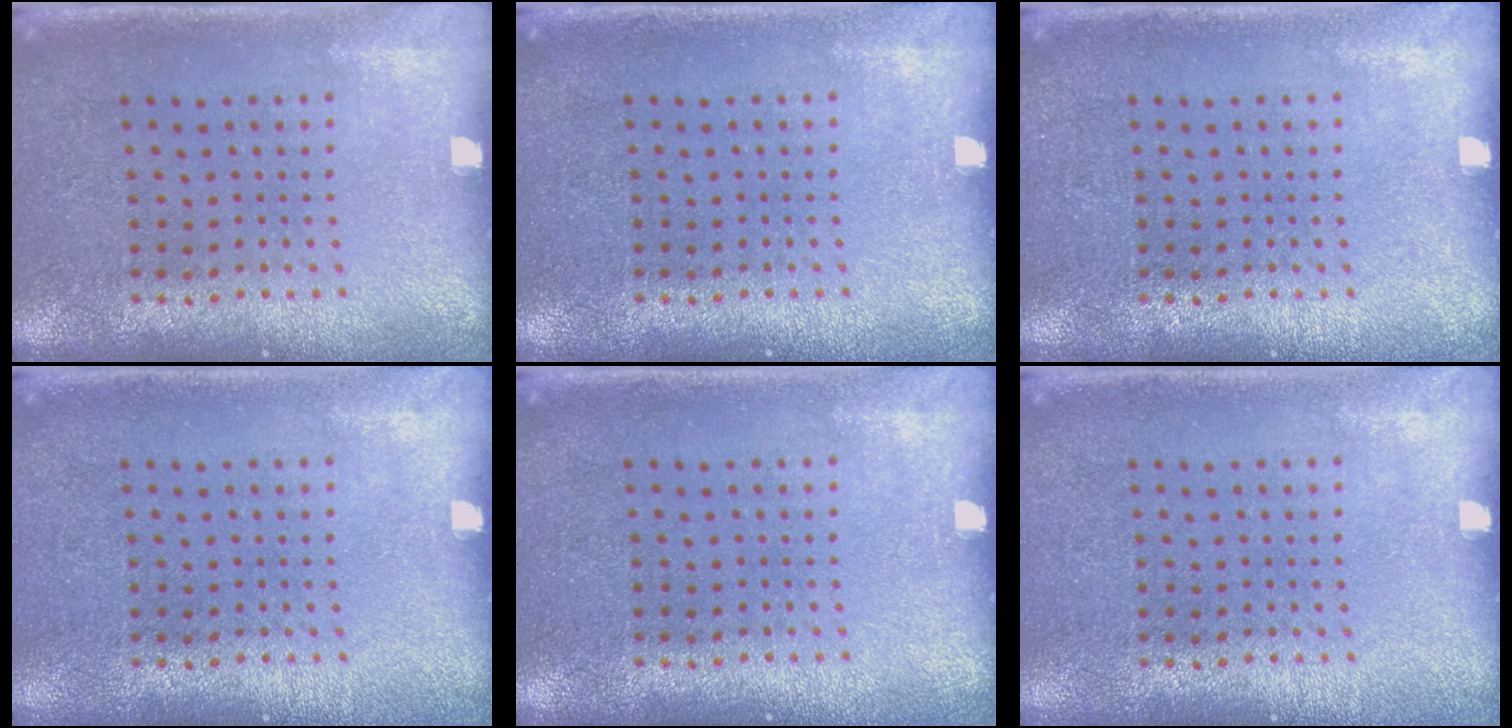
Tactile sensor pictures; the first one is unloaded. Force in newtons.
{"total": 0.0}
{"total": 0.0}
{"total": 0.0}
{"total": 0.0}
{"total": 0.0}